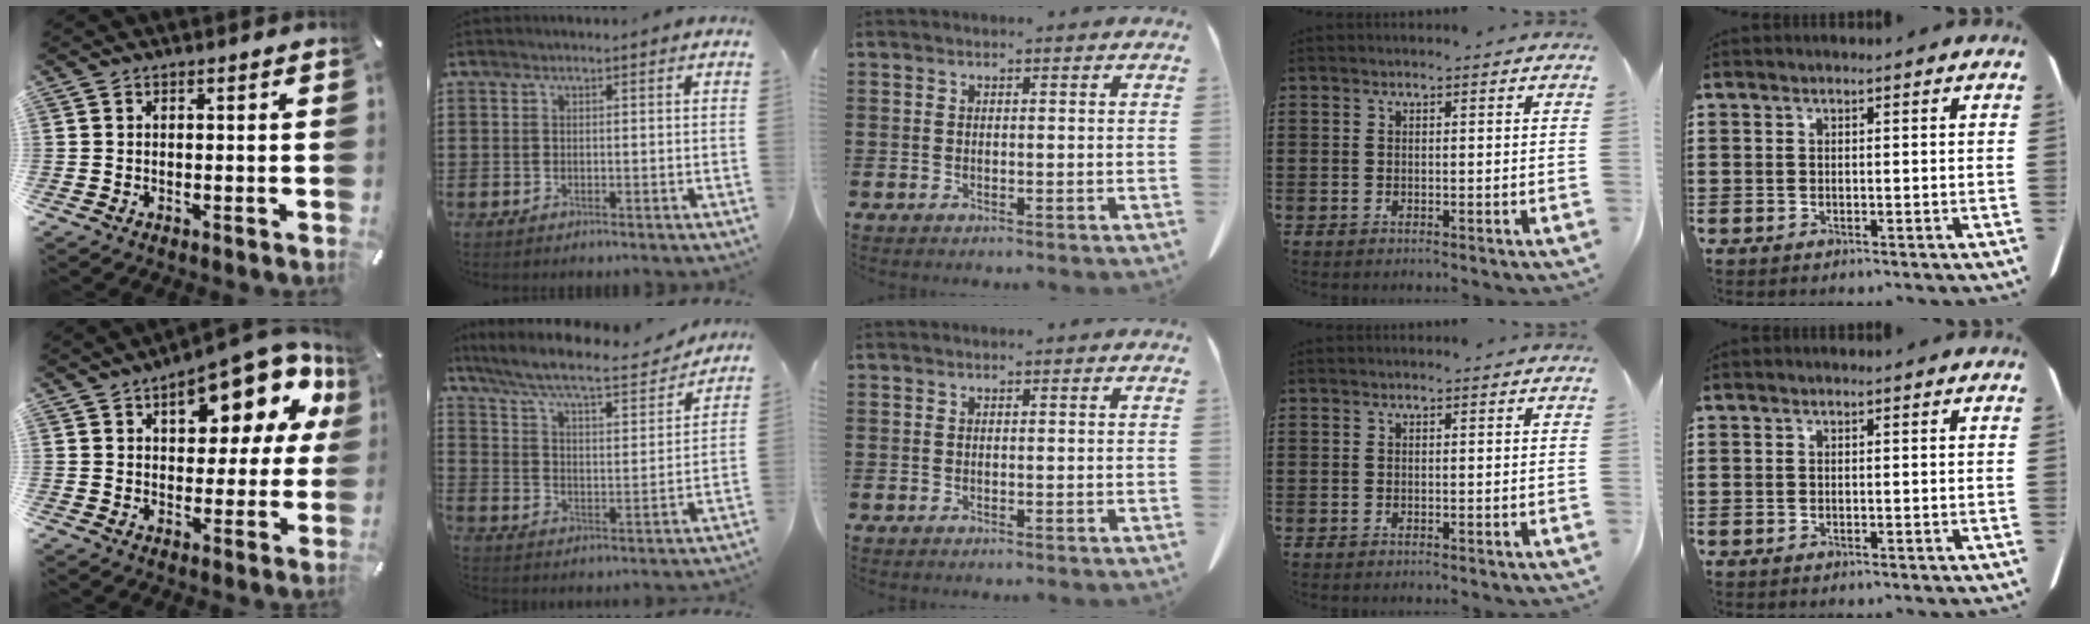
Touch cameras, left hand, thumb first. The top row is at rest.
{"thumb": {"total": 17.2, "force": [9.7, 8.1, 11.7], "torque": [-0.152, -0.062, 0.158]}, "index": {"total": 7.8, "force": [6.9, 0.2, 3.5], "torque": [-0.097, -0.043, 0.114]}}